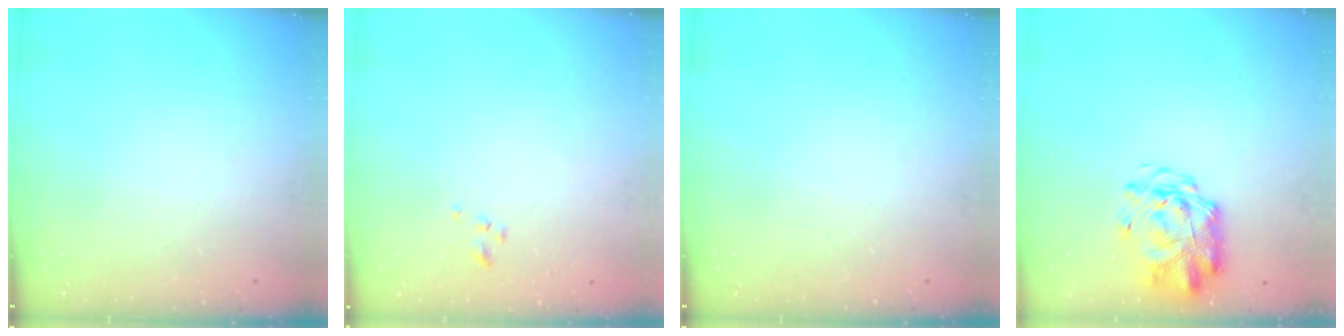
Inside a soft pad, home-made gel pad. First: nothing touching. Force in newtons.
{"total": 0.9, "press": 0.8, "slide": 0.3}
{"total": 0.0}
{"total": 2.9, "press": 2.8, "slide": 0.7}